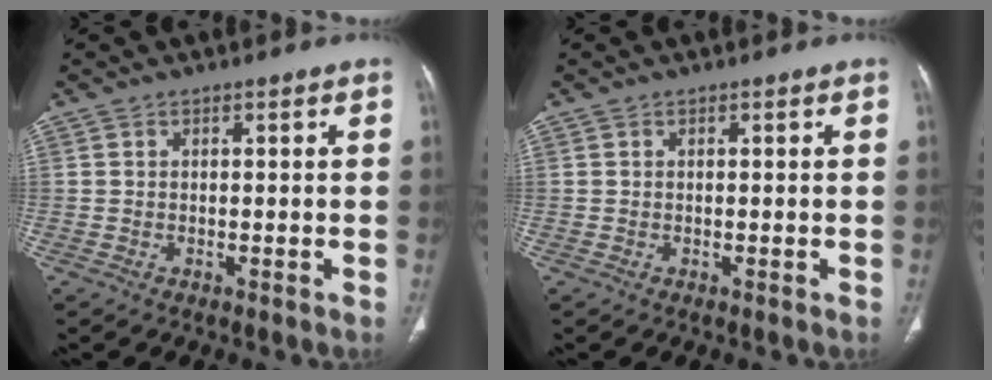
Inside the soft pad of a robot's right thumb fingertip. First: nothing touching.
{"total": 0.0}